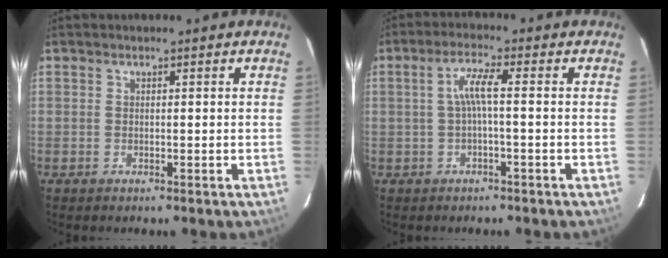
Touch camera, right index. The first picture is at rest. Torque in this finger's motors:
{"motor_torque": [0.36, -0.22, 0.28, 0.08]}